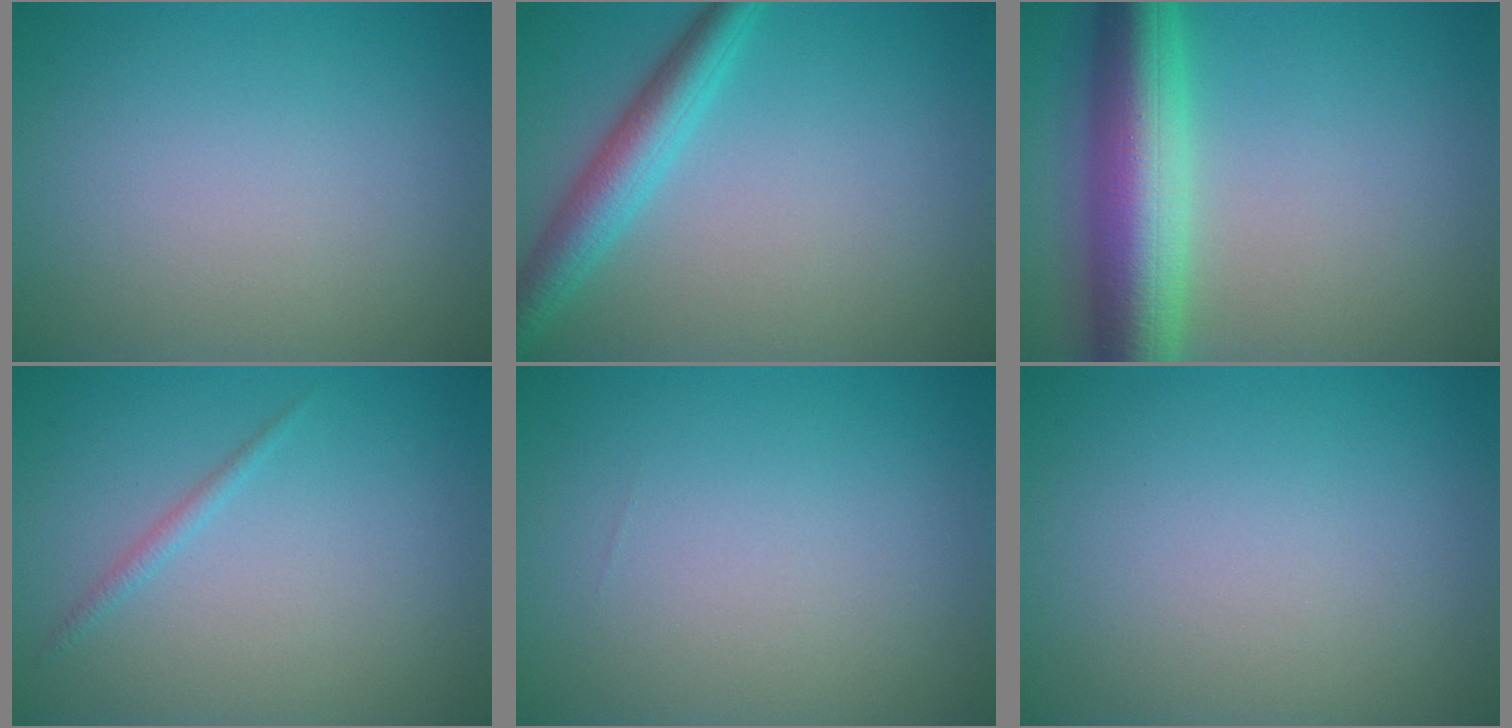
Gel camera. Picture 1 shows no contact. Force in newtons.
{"total": 4.1, "press": 4.1, "slide": 0.1}
{"total": 9.2, "press": 9.2, "slide": 0.1}
{"total": 0.8, "press": 0.8, "slide": 0.1}
{"total": 0.0}
{"total": 0.0}